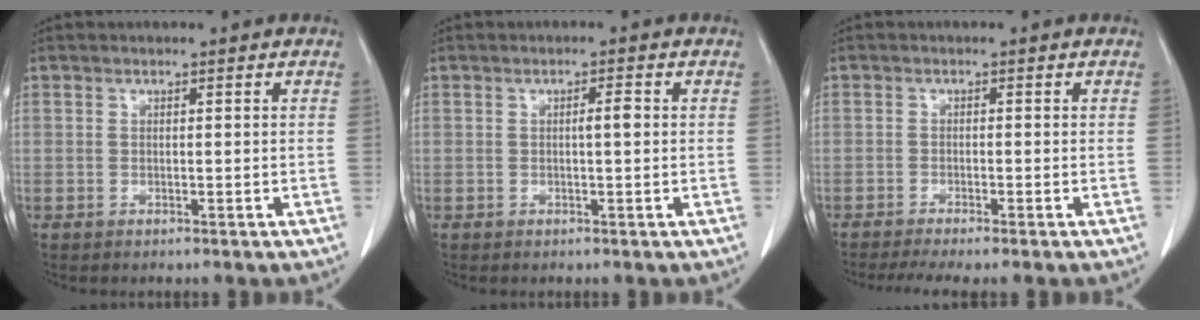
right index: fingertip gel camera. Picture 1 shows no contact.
{"total": 1.7, "force": [0.1, 0.1, 1.7], "torque": [-0.029, 0.002, 0.002]}
{"total": 5.0, "force": [-4.0, 0.1, 2.9], "torque": [-0.040, -0.010, -0.065]}